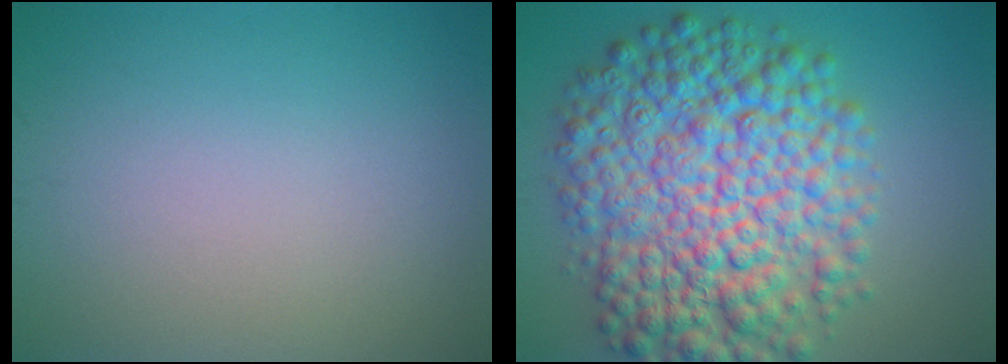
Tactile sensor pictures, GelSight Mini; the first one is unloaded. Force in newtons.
{"total": 12.1, "press": 12.1, "slide": 0.2}